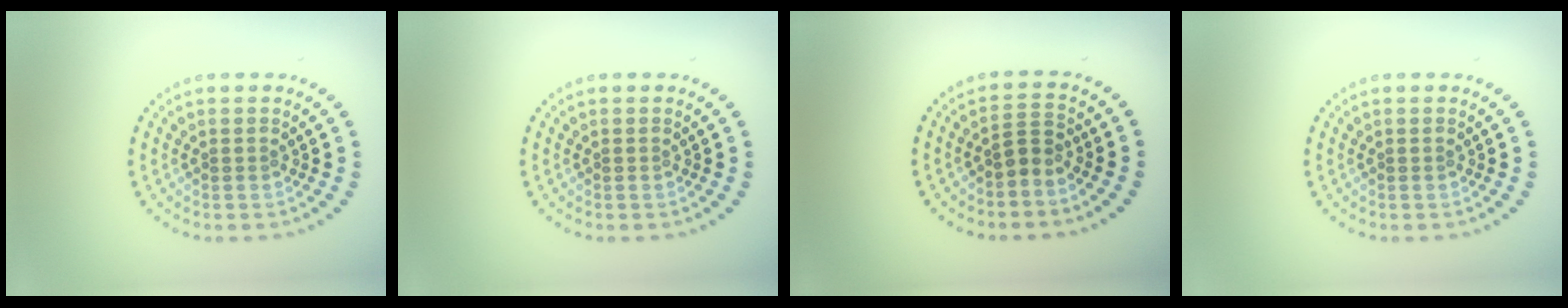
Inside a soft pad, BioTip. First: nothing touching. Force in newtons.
{"total": 0.0}
{"total": 1.9, "press": 1.3, "slide": 1.4}
{"total": 0.0}